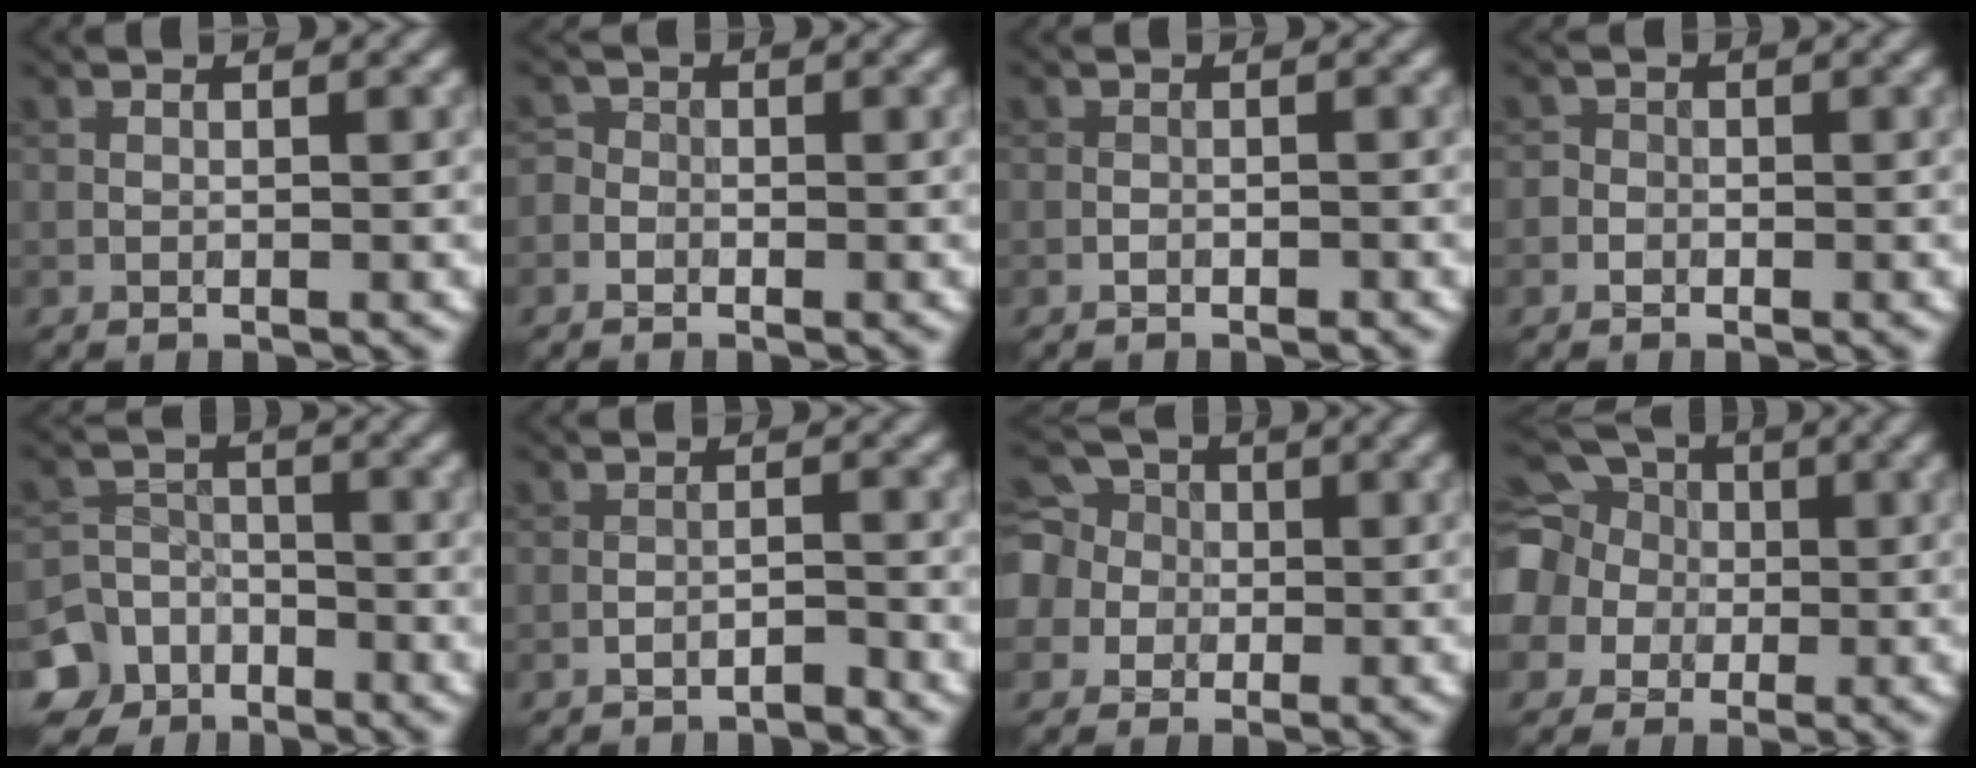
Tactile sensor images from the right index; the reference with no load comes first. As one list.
[{"total": 1.7, "force": [-0.7, 1.5, 0.4], "torque": [0.007, 0.010, -0.020]}, {"total": 0.0}, {"total": 1.3, "force": [-0.4, 1.2, 0.2], "torque": [0.009, 0.007, -0.013]}, {"total": 8.7, "force": [-5.9, 6.3, 1.0], "torque": [-0.013, -0.024, -0.122]}, {"total": 0.9, "force": [-0.9, 0.0, 0.2], "torque": [0.001, 0.006, -0.013]}, {"total": 7.6, "force": [0.7, 6.9, 3.1], "torque": [-0.078, 0.032, -0.032]}, {"total": 11.9, "force": [1.6, 10.4, 5.5], "torque": [-0.145, 0.022, -0.009]}]